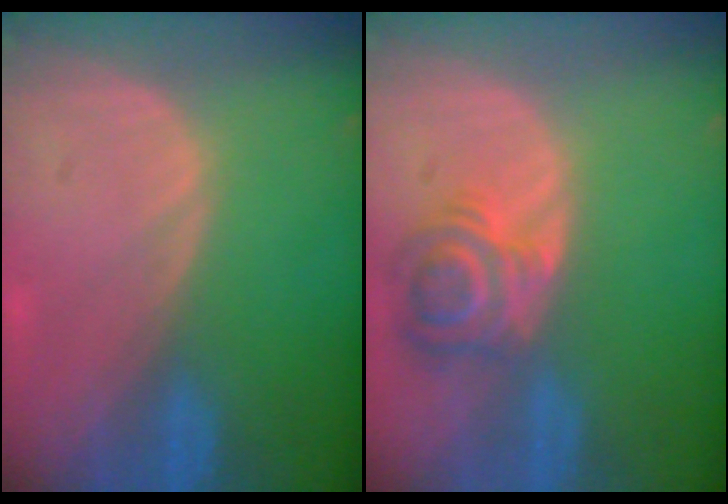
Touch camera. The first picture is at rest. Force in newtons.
{"total": 5.6, "press": 5.6, "slide": 0.5}